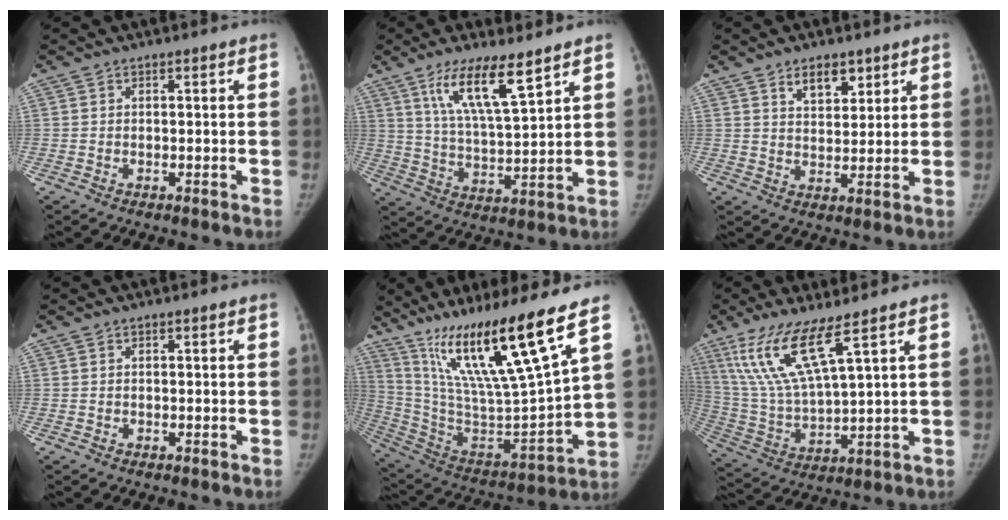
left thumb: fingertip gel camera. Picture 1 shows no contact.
{"total": 11.8, "force": [7.2, 2.4, 9.0], "torque": [-0.156, -0.038, 0.140]}
{"total": 5.8, "force": [3.6, 3.1, 3.2], "torque": [-0.026, -0.024, 0.060]}
{"total": 0.0}
{"total": 24.3, "force": [15.0, 1.6, 19.1], "torque": [-0.313, -0.070, 0.276]}
{"total": 13.3, "force": [7.7, 2.1, 10.6], "torque": [-0.234, -0.039, 0.166]}